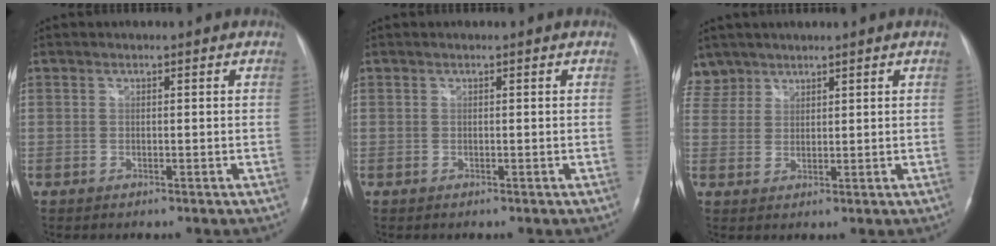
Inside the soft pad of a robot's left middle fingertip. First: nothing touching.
{"total": 0.0}
{"total": 4.2, "force": [3.5, 2.3, -0.6], "torque": [0.020, 0.010, 0.071]}